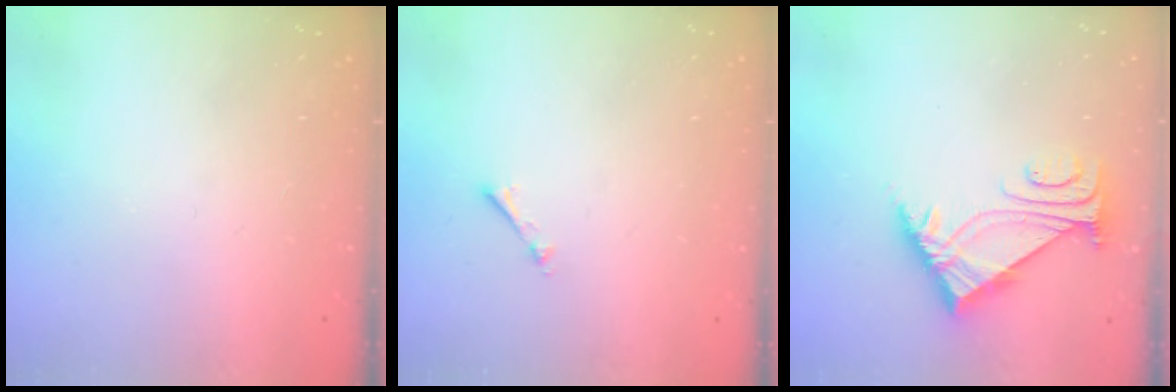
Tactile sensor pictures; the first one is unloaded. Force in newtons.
{"total": 0.6, "press": 0.6, "slide": 0.2}
{"total": 5.5, "press": 5.3, "slide": 1.1}